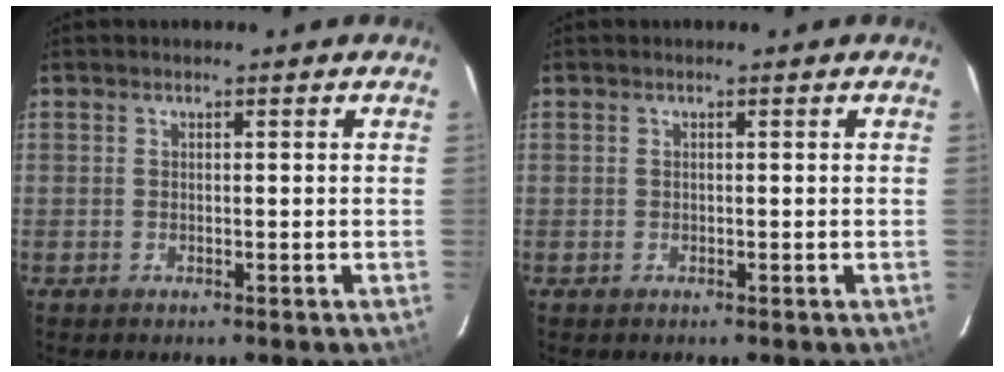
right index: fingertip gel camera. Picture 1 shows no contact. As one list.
[{"total": 0.0}]